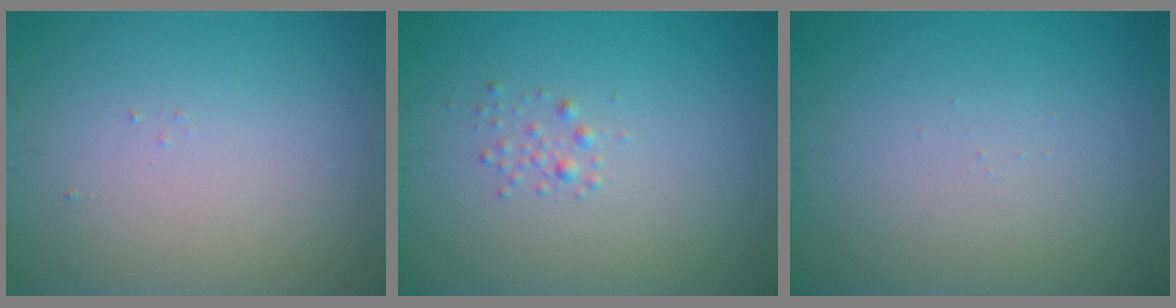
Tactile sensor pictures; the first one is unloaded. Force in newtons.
{"total": 0.9, "press": 0.9, "slide": 0.0}
{"total": 0.0}